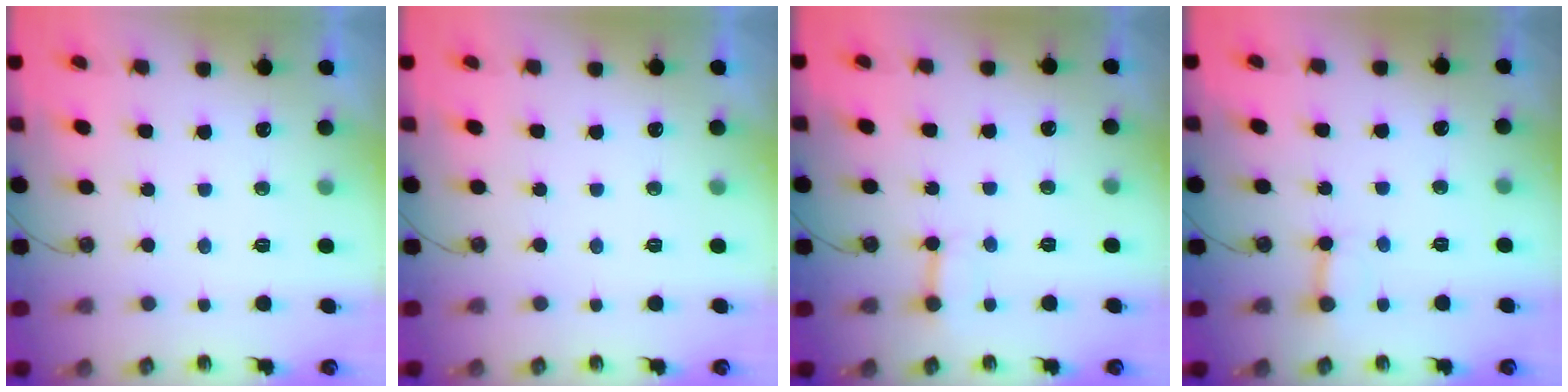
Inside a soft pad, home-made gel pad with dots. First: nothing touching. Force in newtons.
{"total": 0.0}
{"total": 4.9, "press": 4.9, "slide": 0.5}
{"total": 2.8, "press": 2.7, "slide": 0.4}